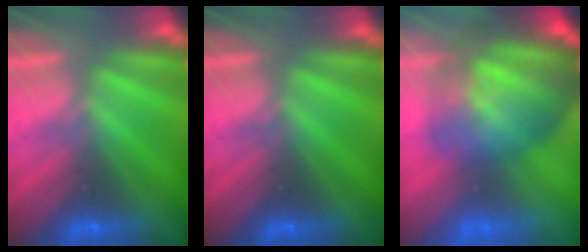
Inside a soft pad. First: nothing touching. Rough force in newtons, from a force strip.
{"total": 0.0}
{"total": 11.0}